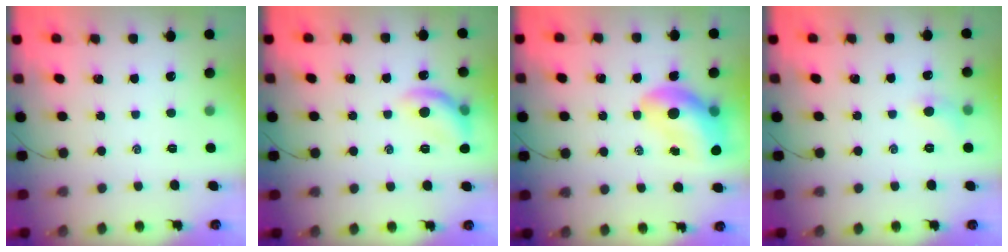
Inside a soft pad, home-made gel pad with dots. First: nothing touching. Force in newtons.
{"total": 11.4, "press": 11.4, "slide": 0.7}
{"total": 13.7, "press": 13.0, "slide": 4.2}
{"total": 5.7, "press": 5.3, "slide": 2.0}